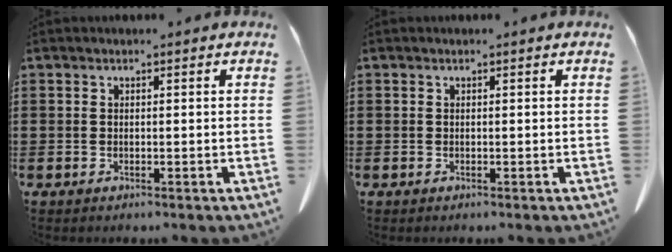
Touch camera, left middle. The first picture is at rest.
{"total": 0.0}